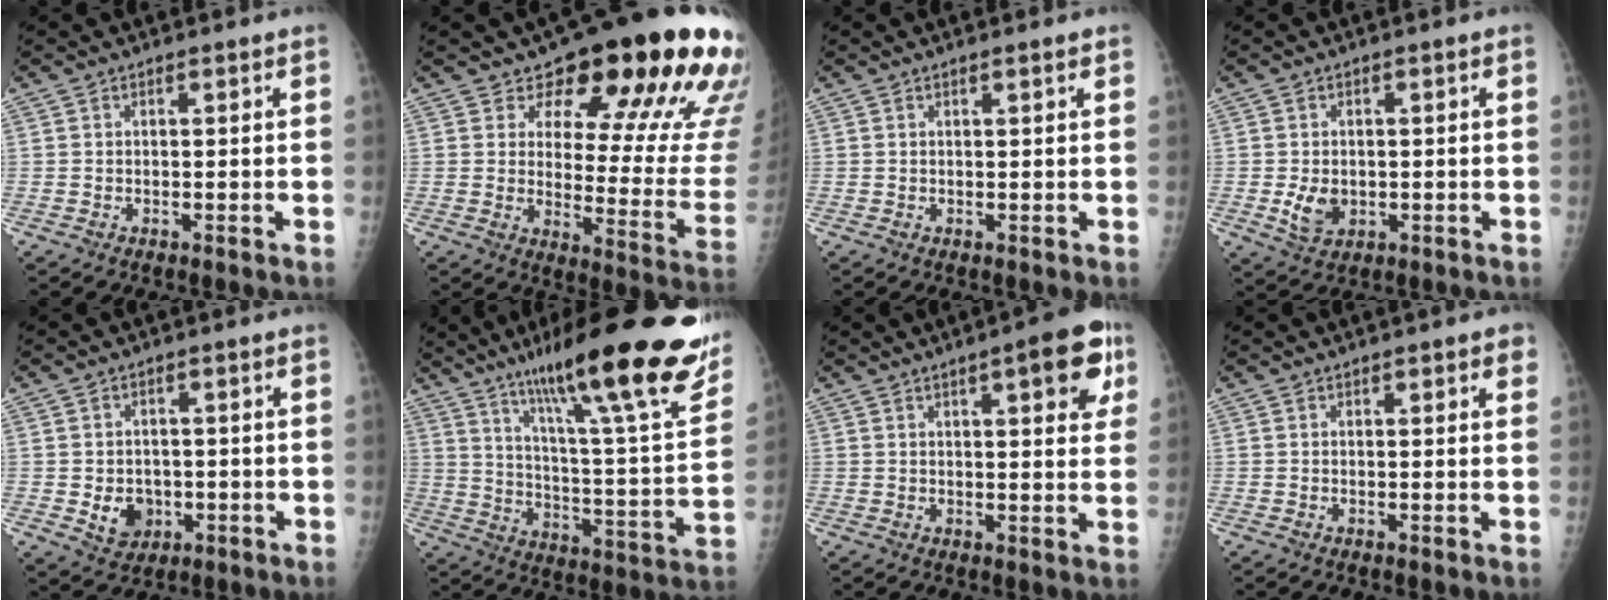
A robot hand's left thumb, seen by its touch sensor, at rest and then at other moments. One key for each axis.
{"total": 21.1, "fx": 13.9, "fy": 8.0, "fz": 13.8, "tx": -0.131, "ty": -0.095, "tz": 0.175}
{"total": 0.9, "fx": 0.6, "fy": 0.0, "fz": 0.7, "tx": -0.010, "ty": -0.001, "tz": 0.008}
{"total": 4.7, "fx": -0.7, "fy": 3.5, "fz": 3.1, "tx": -0.043, "ty": -0.003, "tz": -0.004}
{"total": 5.6, "fx": -1.2, "fy": 4.7, "fz": 2.9, "tx": -0.021, "ty": 0.004, "tz": -0.007}
{"total": 31.1, "fx": 19.9, "fy": 4.8, "fz": 23.4, "tx": -0.321, "ty": -0.057, "tz": 0.299}
{"total": 10.4, "fx": 4.6, "fy": 3.1, "fz": 8.8, "tx": -0.084, "ty": -0.009, "tz": 0.052}
{"total": 2.8, "fx": 1.4, "fy": 1.0, "fz": 2.2, "tx": -0.017, "ty": -0.001, "tz": 0.013}